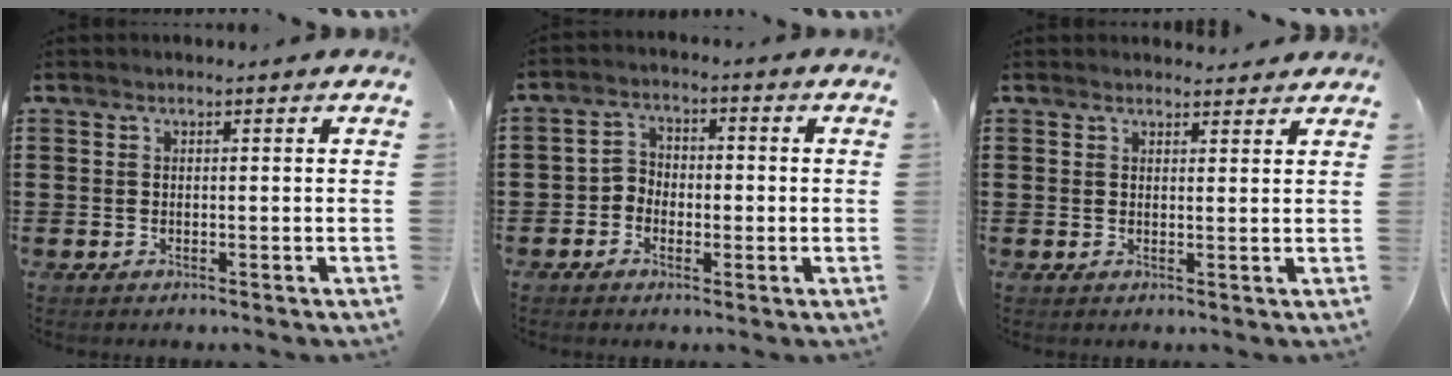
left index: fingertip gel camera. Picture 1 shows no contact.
{"total": 3.0, "force": [-1.5, 2.3, 1.1], "torque": [-0.028, 0.010, -0.035]}
{"total": 1.9, "force": [1.8, 0.3, 0.1], "torque": [0.002, -0.003, 0.034]}